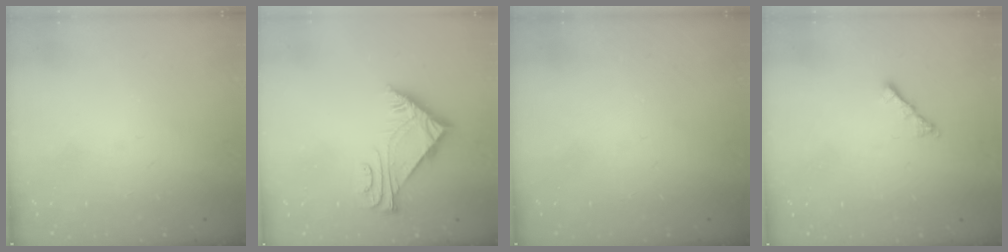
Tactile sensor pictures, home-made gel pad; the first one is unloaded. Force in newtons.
{"total": 5.4, "press": 5.3, "slide": 1.0}
{"total": 0.0}
{"total": 1.8, "press": 1.8, "slide": 0.5}